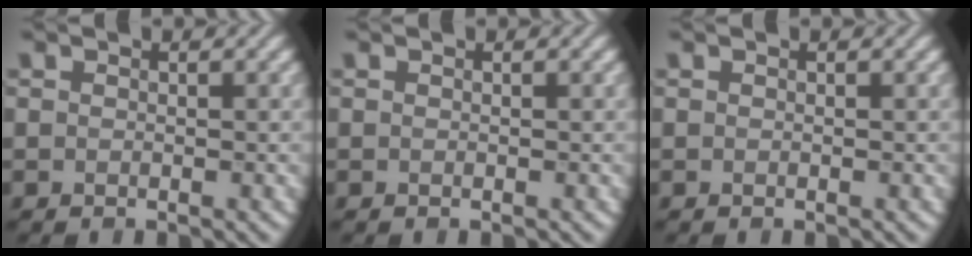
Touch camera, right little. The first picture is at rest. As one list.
[{"total": 0.0}, {"total": 0.0}]